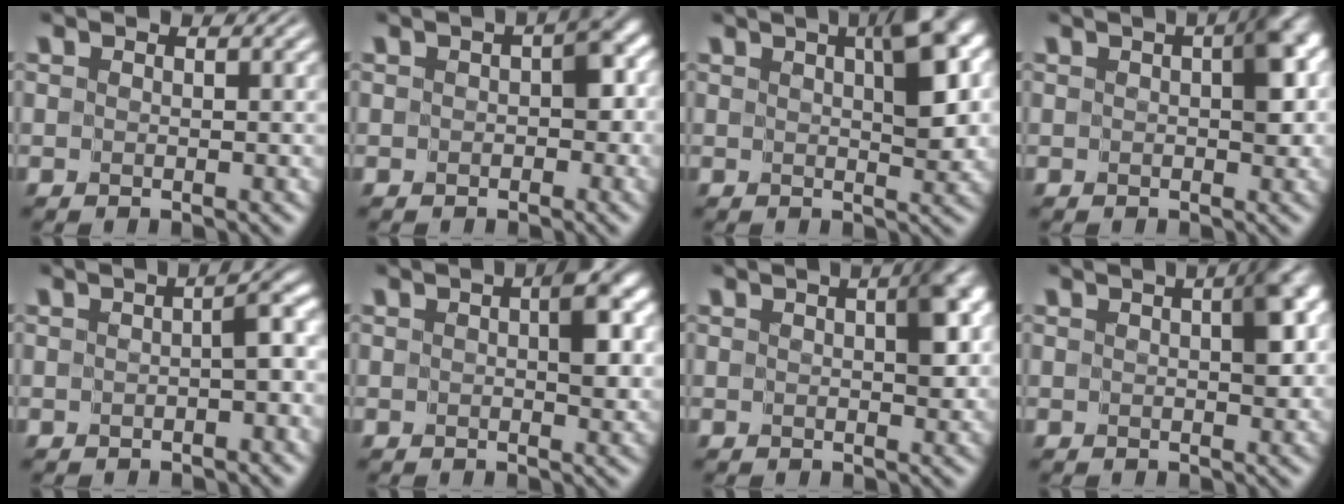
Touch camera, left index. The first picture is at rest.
{"total": 2.5, "force": [-0.3, 1.5, 1.9], "torque": [-0.017, 0.003, -0.010]}
{"total": 5.1, "force": [1.8, 1.4, 4.5], "torque": [-0.060, 0.007, 0.026]}
{"total": 4.0, "force": [0.4, 1.9, 3.5], "torque": [-0.038, 0.008, 0.000]}
{"total": 2.5, "force": [-0.7, 0.6, 2.3], "torque": [-0.034, 0.012, -0.013]}
{"total": 3.4, "force": [0.4, 1.6, 3.0], "torque": [-0.037, 0.004, 0.003]}
{"total": 3.4, "force": [0.7, 1.4, 3.0], "torque": [-0.036, 0.007, 0.006]}
{"total": 3.4, "force": [0.6, 1.3, 3.0], "torque": [-0.036, 0.009, 0.004]}